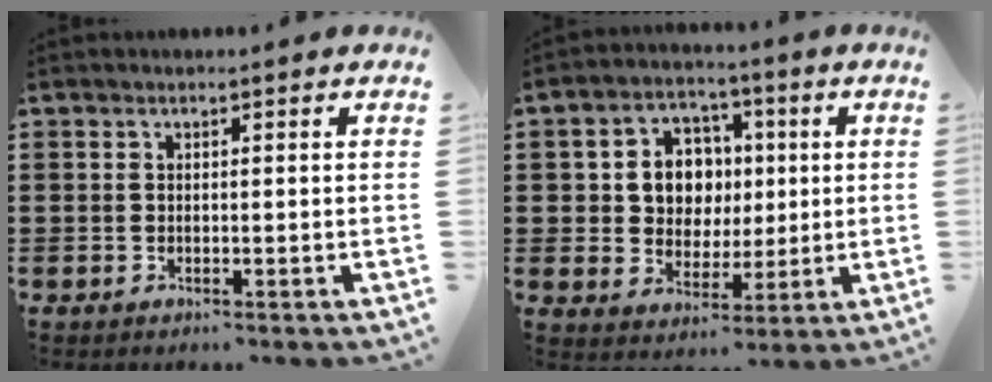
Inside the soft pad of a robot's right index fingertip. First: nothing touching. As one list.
[{"total": 7.6, "force": [1.0, 6.7, 3.4], "torque": [-0.079, 0.017, 0.015]}]